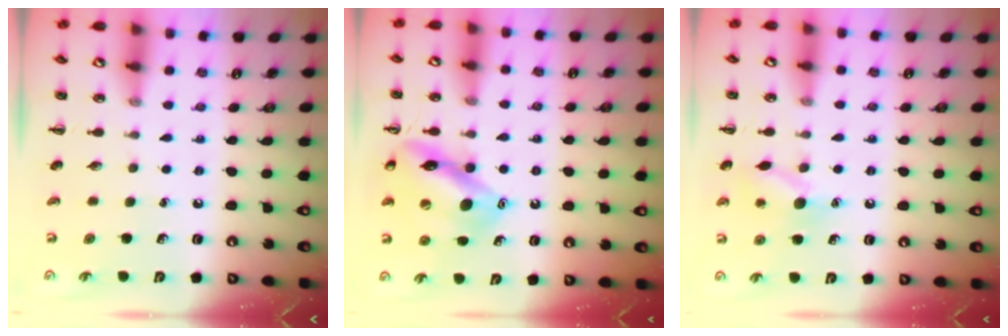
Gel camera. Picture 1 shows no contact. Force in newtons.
{"total": 14.2, "press": 14.1, "slide": 1.6}
{"total": 10.0, "press": 9.9, "slide": 1.5}